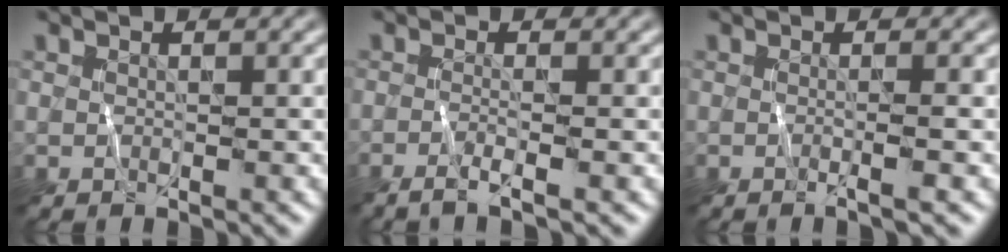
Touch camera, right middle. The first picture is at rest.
{"total": 1.9, "force": [-1.1, 0.3, 1.5], "torque": [-0.020, 0.005, -0.032]}
{"total": 1.8, "force": [-0.3, 0.4, 1.7], "torque": [-0.021, -0.002, -0.013]}